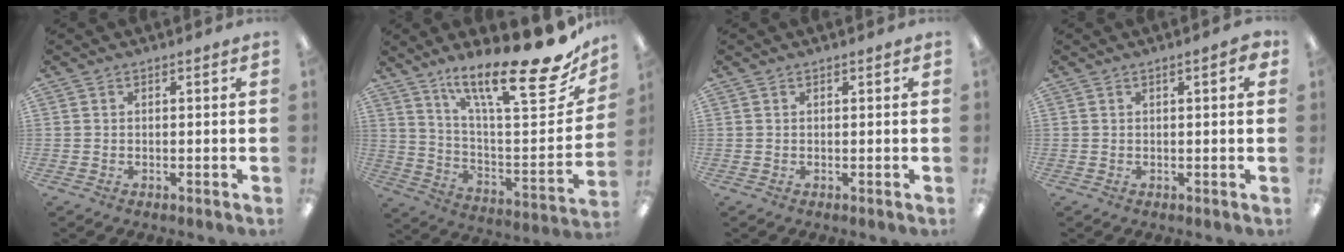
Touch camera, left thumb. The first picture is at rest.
{"total": 22.9, "force": [16.2, 4.8, 15.4], "torque": [-0.222, -0.124, 0.255]}
{"total": 0.0}
{"total": 2.4, "force": [0.9, 0.6, 2.2], "torque": [-0.035, 0.001, 0.013]}